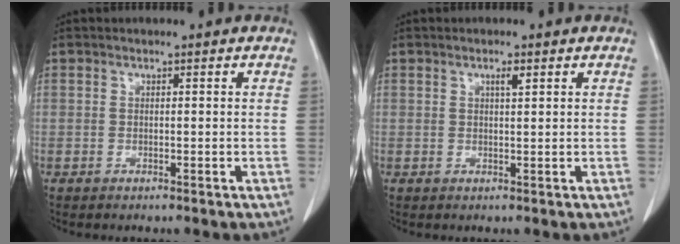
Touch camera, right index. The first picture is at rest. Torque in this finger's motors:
{"motor_torque": [0.21, 0.07, 0.01, 0.01]}